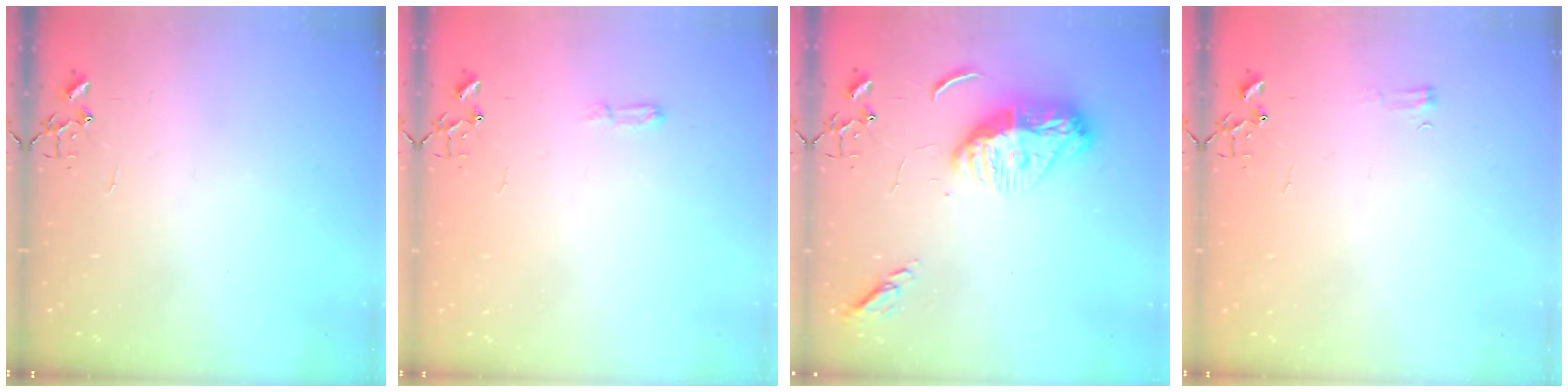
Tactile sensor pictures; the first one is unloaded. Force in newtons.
{"total": 3.8, "press": 3.8, "slide": 0.5}
{"total": 13.7, "press": 13.6, "slide": 1.2}
{"total": 4.4, "press": 4.3, "slide": 0.5}